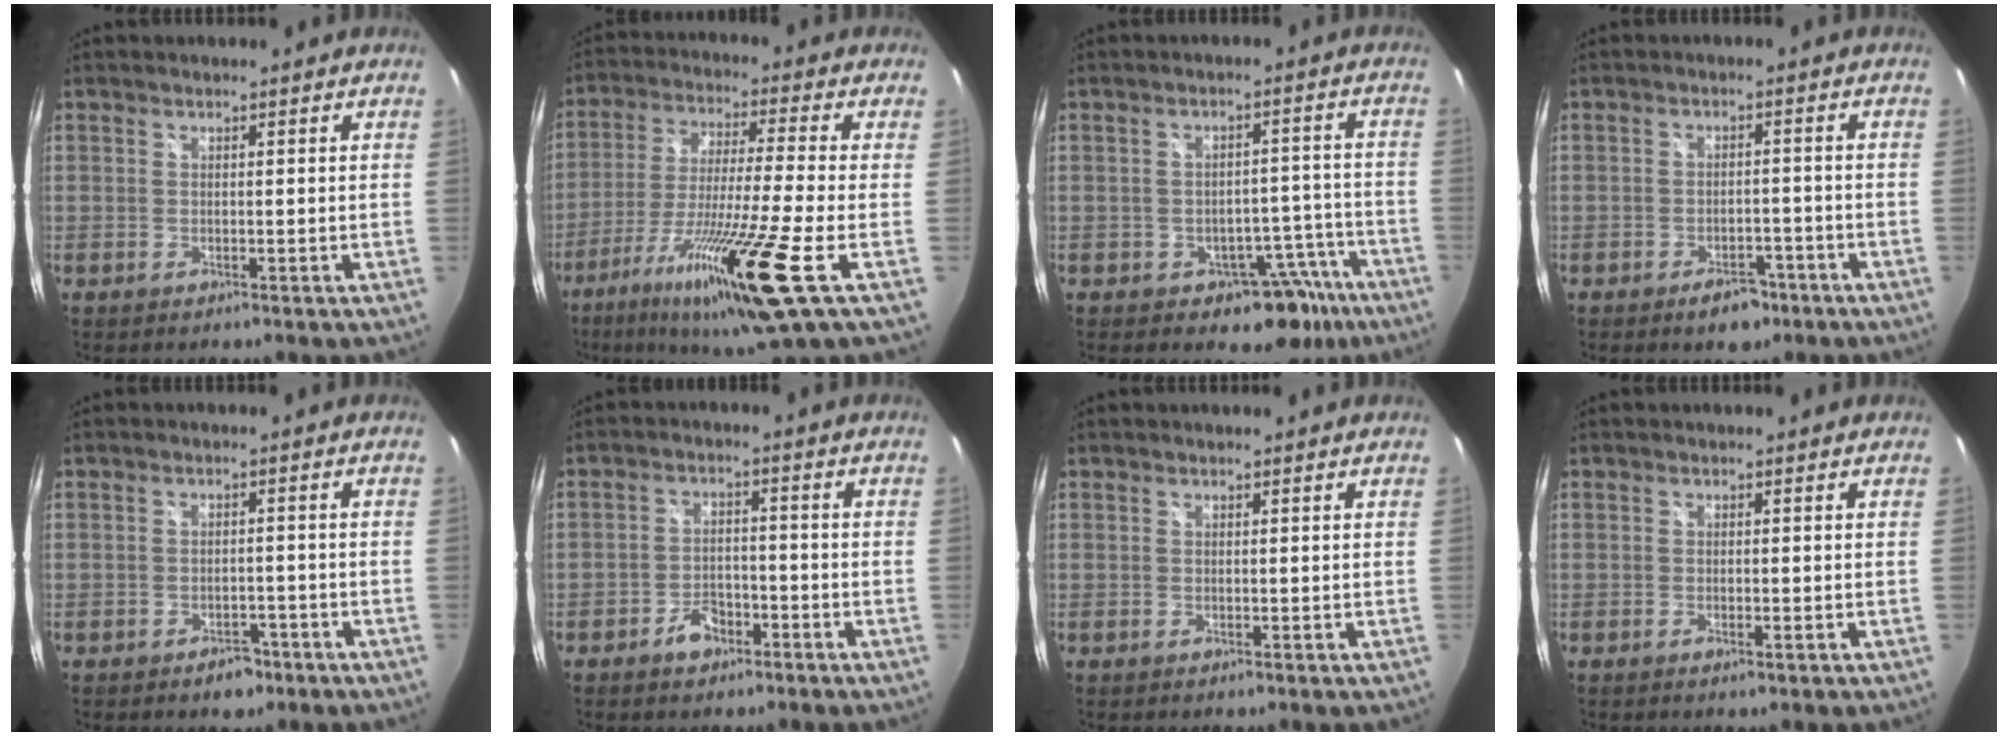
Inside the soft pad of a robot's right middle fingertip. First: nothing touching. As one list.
[{"total": 17.5, "force": [-8.7, -0.9, 15.2], "torque": [-0.298, -0.045, -0.158]}, {"total": 8.8, "force": [-5.6, 5.8, 3.6], "torque": [-0.041, 0.039, -0.055]}, {"total": 5.3, "force": [-3.7, 3.0, 2.5], "torque": [-0.046, 0.006, -0.041]}, {"total": 3.9, "force": [-2.7, 2.4, 1.5], "torque": [-0.030, 0.002, -0.032]}, {"total": 4.8, "force": [-3.2, 2.9, 2.0], "torque": [-0.047, 0.009, -0.046]}, {"total": 0.0}, {"total": 0.9, "force": [-0.5, 0.2, 0.7], "torque": [-0.012, 0.000, -0.009]}]